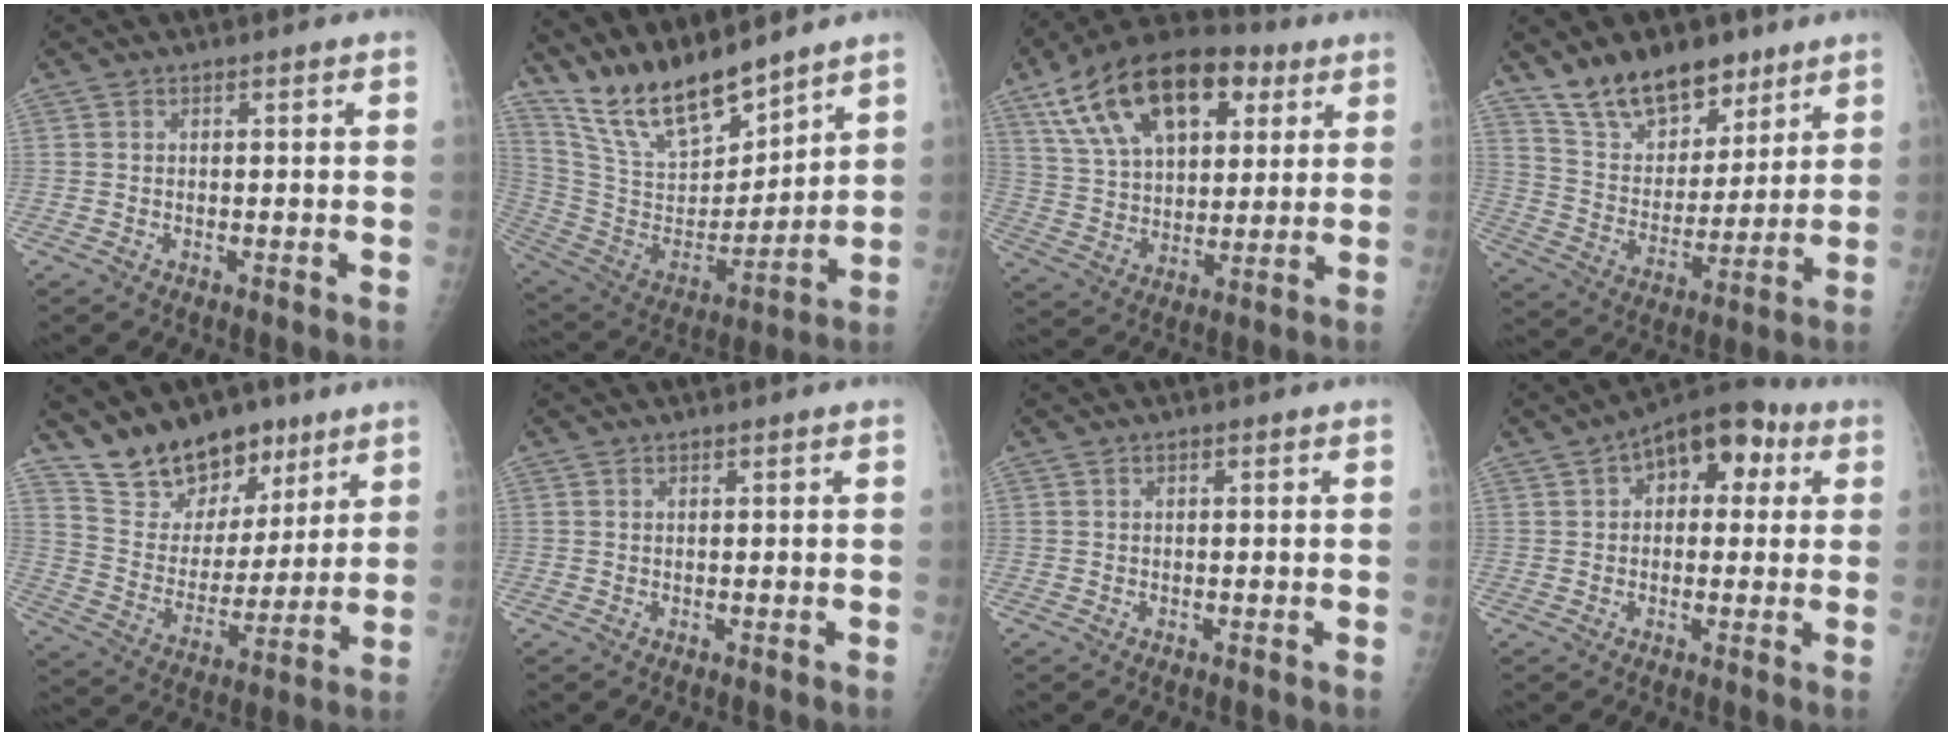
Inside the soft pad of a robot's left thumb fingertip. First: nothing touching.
{"total": 17.3, "force": [14.9, 4.6, 7.6], "torque": [-0.113, -0.081, 0.293]}
{"total": 23.5, "force": [10.8, 13.2, 16.3], "torque": [-0.263, 0.001, 0.184]}
{"total": 15.2, "force": [11.3, 8.3, 5.8], "torque": [-0.047, -0.070, 0.207]}
{"total": 15.2, "force": [11.4, 8.7, 5.0], "torque": [-0.034, -0.074, 0.208]}
{"total": 0.0}
{"total": 0.0}
{"total": 12.0, "force": [4.0, 7.2, 8.7], "torque": [-0.079, 0.024, 0.049]}